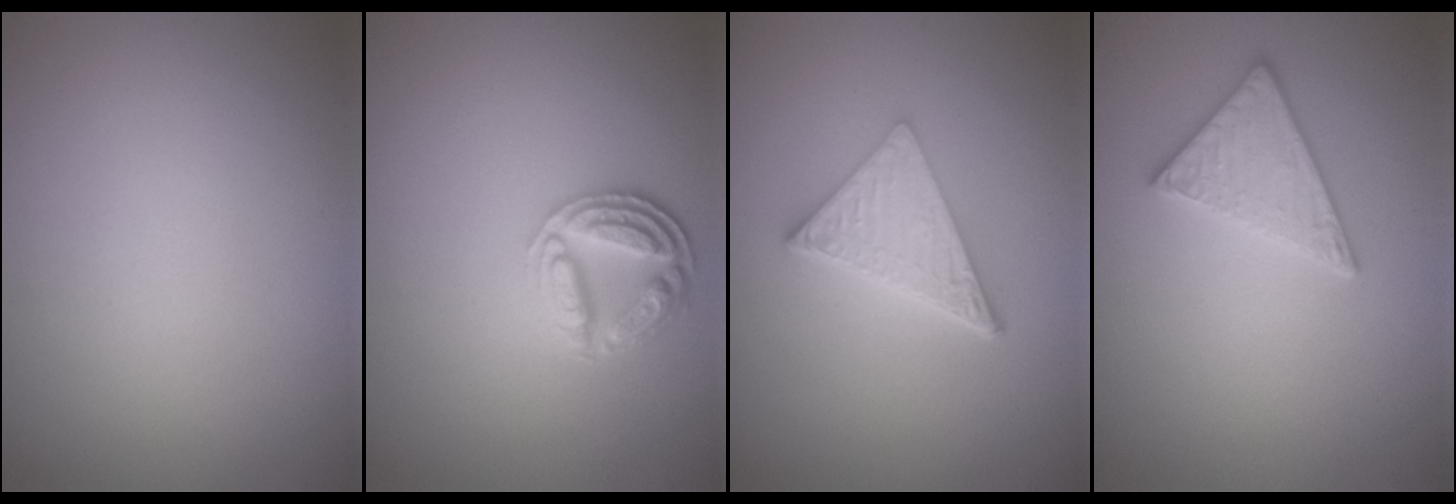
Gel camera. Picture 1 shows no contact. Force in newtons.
{"total": 3.8, "press": 3.2, "slide": 2.0}
{"total": 5.3, "press": 3.7, "slide": 3.8}
{"total": 2.8, "press": 2.7, "slide": 0.7}